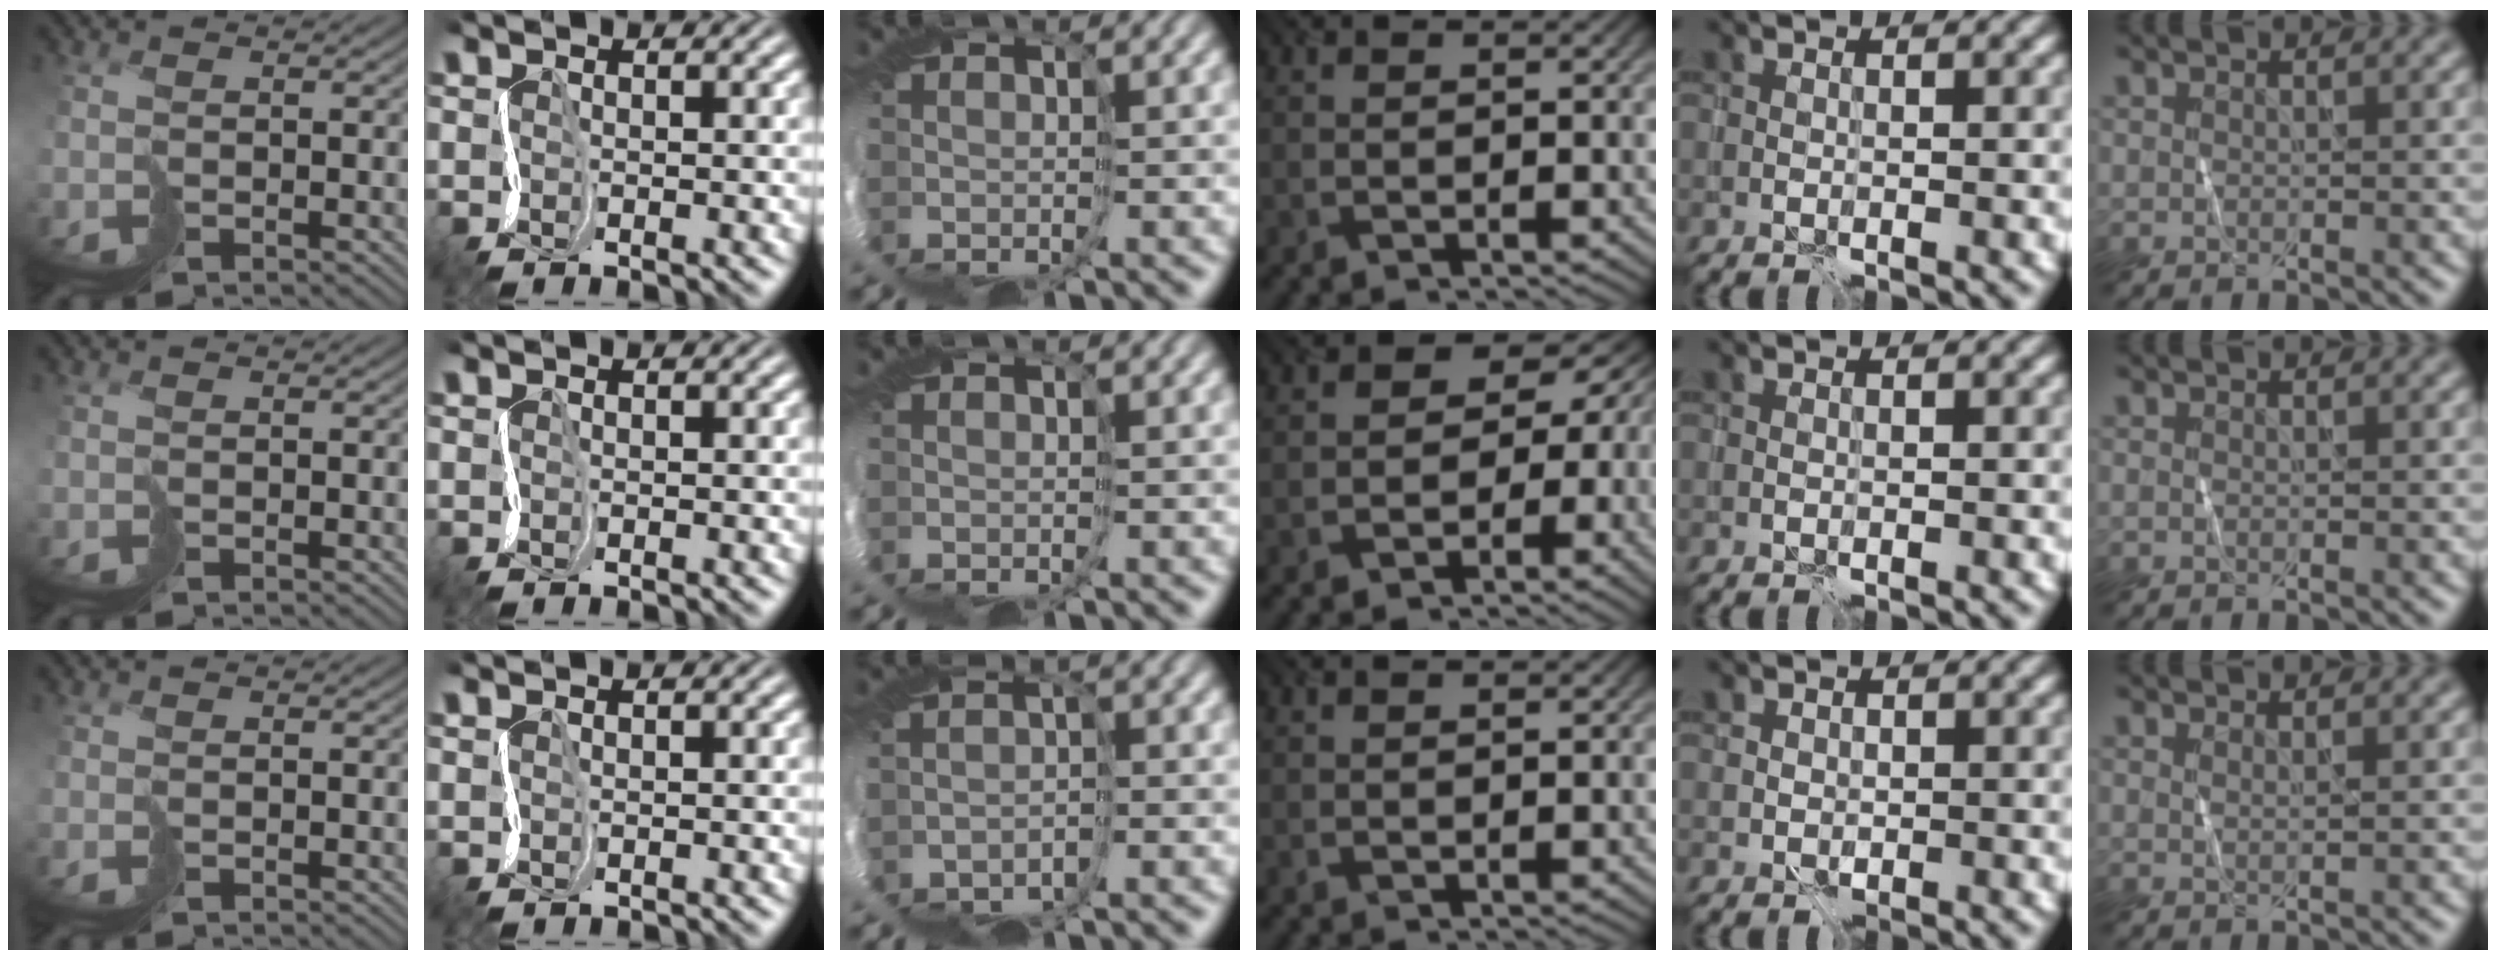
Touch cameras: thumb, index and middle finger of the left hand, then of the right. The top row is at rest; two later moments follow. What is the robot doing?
{"motion": "cut", "object": "paper bag"}